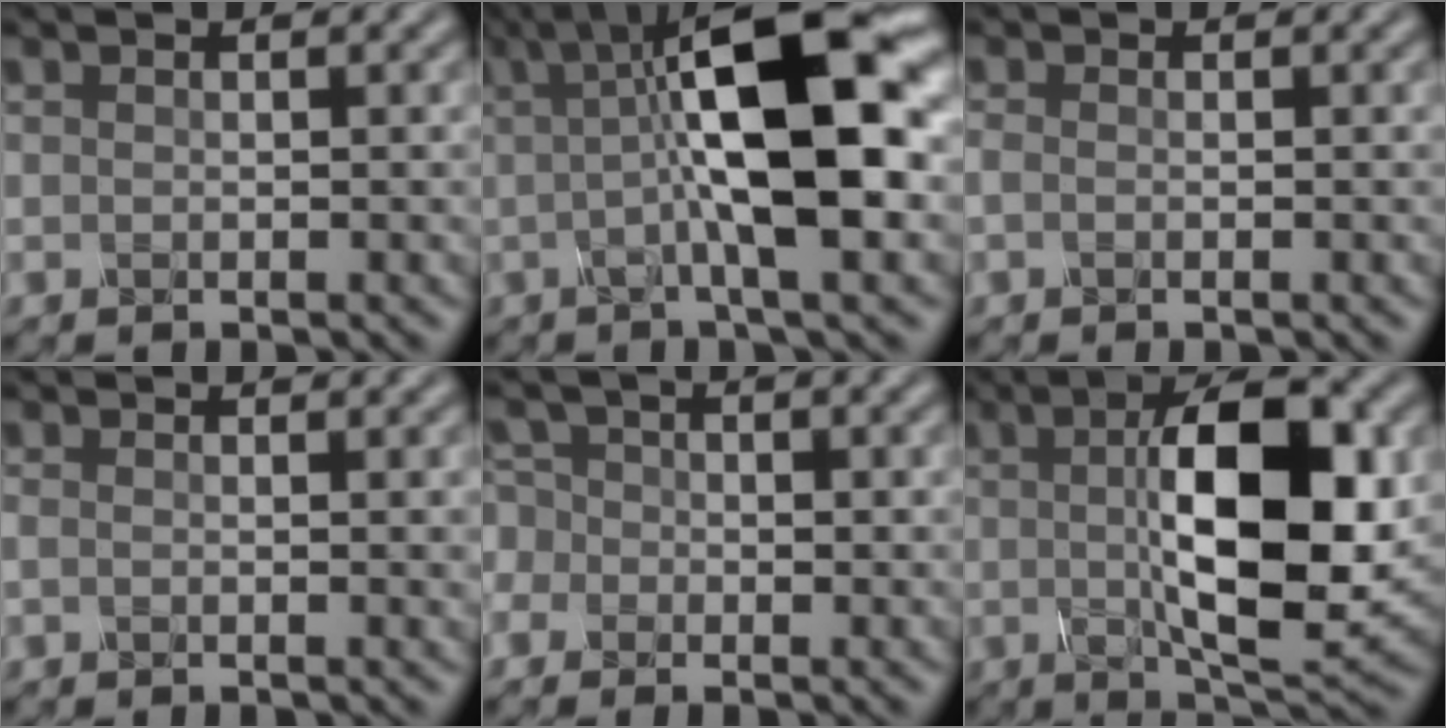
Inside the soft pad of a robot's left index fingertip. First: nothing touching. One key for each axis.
{"total": 12.0, "fx": 1.4, "fy": 3.3, "fz": 11.5, "tx": -0.176, "ty": 0.020, "tz": 0.015}
{"total": 0.5, "fx": -0.3, "fy": 0.2, "fz": 0.3, "tx": -0.009, "ty": -0.002, "tz": -0.008}
{"total": 0.9, "fx": -0.1, "fy": 0.3, "fz": 0.9, "tx": -0.016, "ty": -0.004, "tz": -0.004}
{"total": 3.2, "fx": -0.8, "fy": 3.0, "fz": 0.8, "tx": -0.010, "ty": 0.018, "tz": -0.036}
{"total": 11.8, "fx": 0.8, "fy": 4.0, "fz": 11.0, "tx": -0.168, "ty": 0.001, "tz": 0.011}